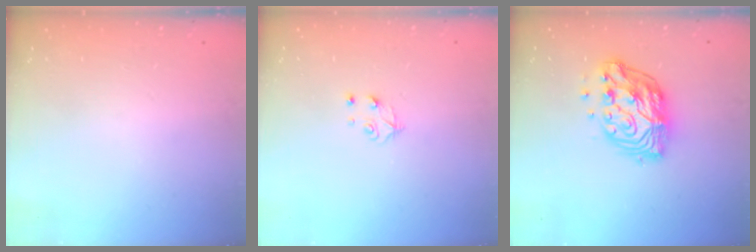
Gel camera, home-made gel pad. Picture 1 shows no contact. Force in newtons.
{"total": 4.3, "press": 4.3, "slide": 0.5}
{"total": 12.5, "press": 12.5, "slide": 1.1}